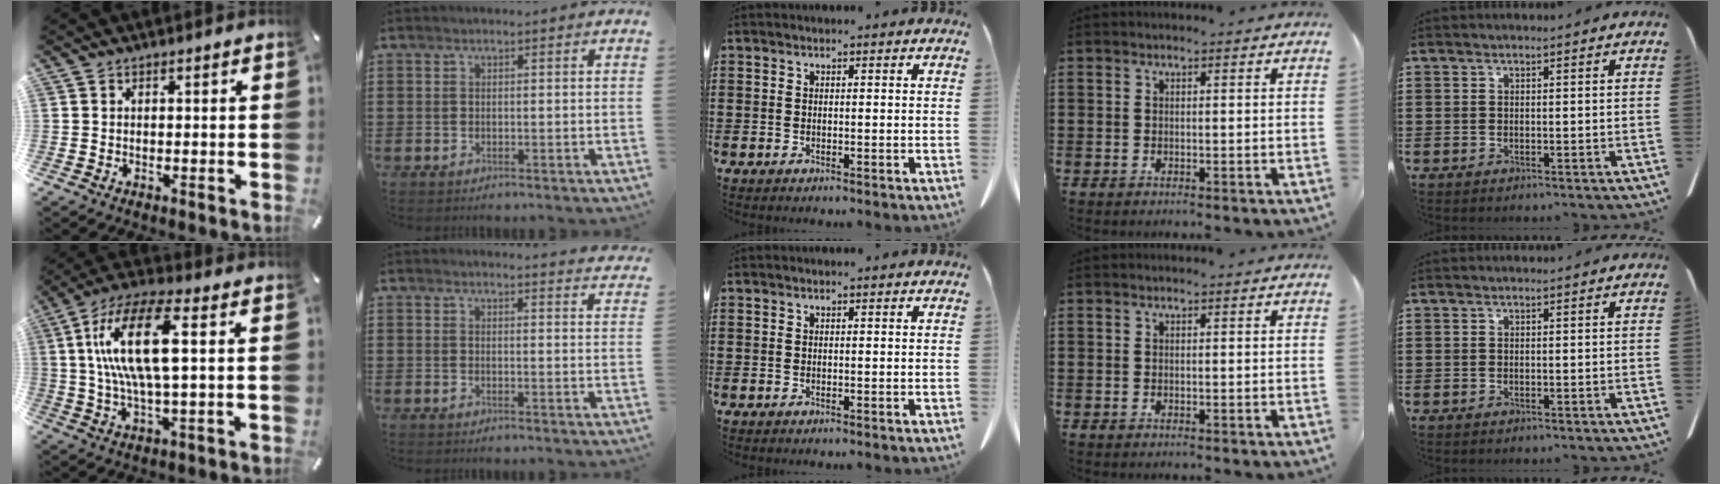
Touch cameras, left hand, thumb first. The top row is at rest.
{"thumb": {"total": 16.5, "force": [3.0, 5.5, 15.3], "torque": [-0.320, -0.003, 0.043]}, "index": {"total": 2.9, "force": [2.8, -0.3, 0.3], "torque": [-0.006, -0.015, 0.052]}}